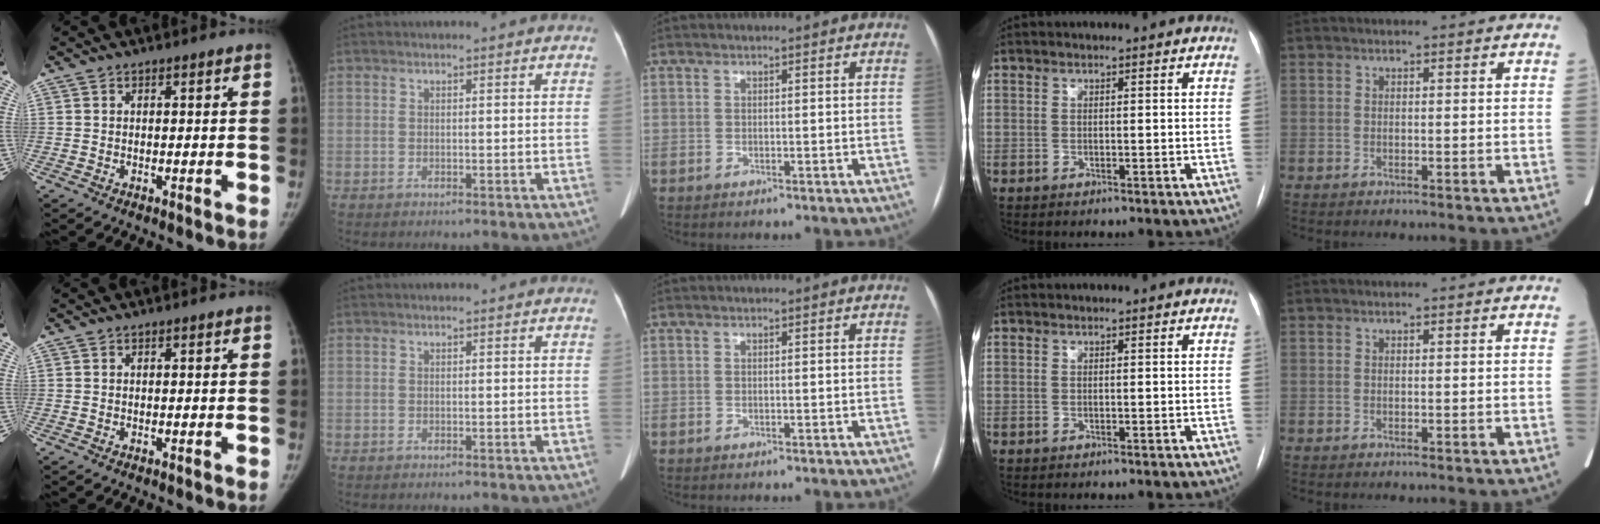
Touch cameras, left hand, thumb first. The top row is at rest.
{}